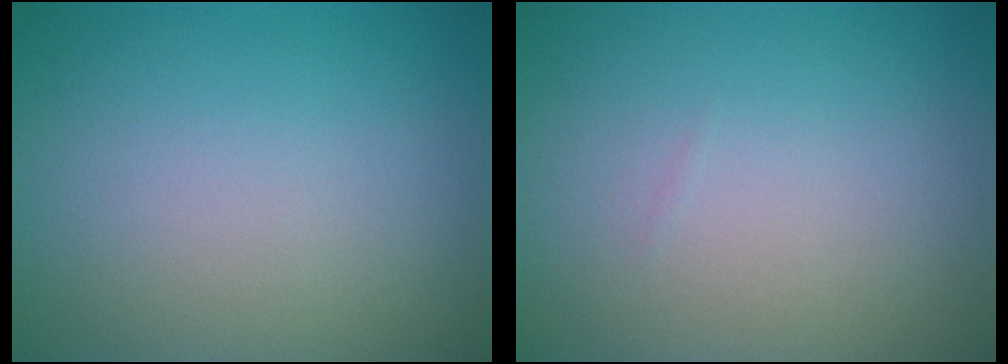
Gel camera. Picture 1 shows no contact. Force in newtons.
{"total": 0.0}